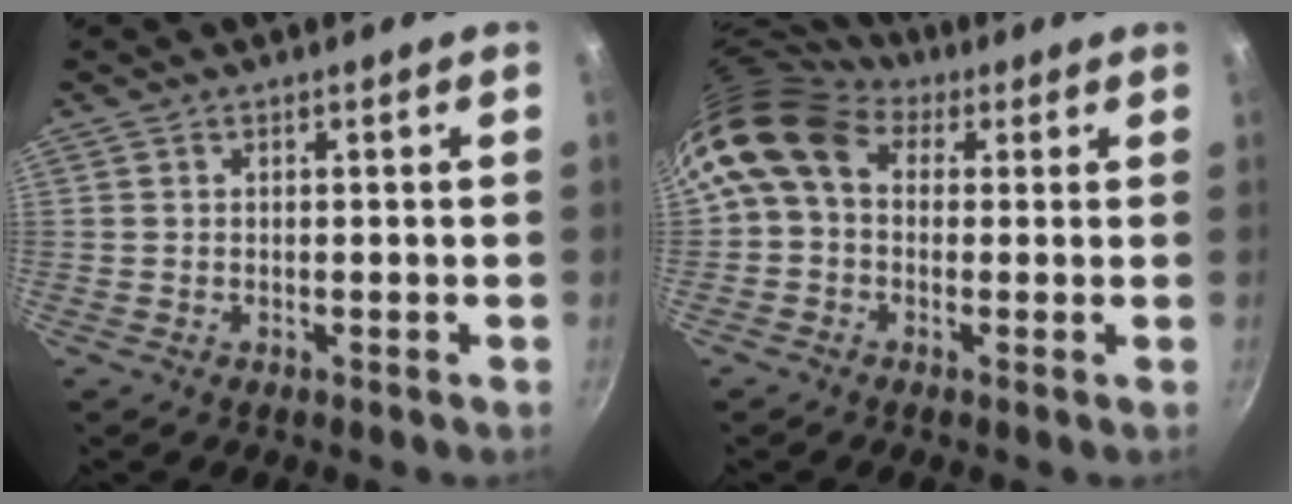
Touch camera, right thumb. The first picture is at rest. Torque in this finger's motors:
{"motor_torque": [2.29, 2.28, 1.27, -0.74, 0.58]}